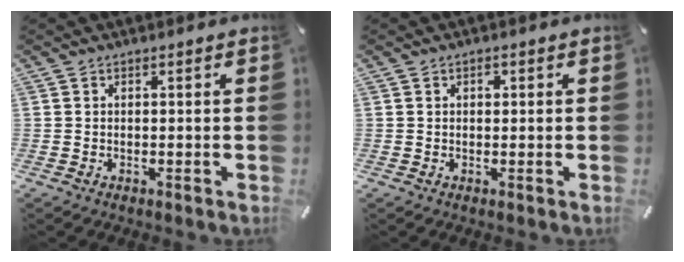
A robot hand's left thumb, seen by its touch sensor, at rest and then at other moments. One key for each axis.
{"total": 1.2, "fx": 0.3, "fy": 0.9, "fz": 0.7, "tx": -0.006, "ty": 0.002, "tz": 0.002}